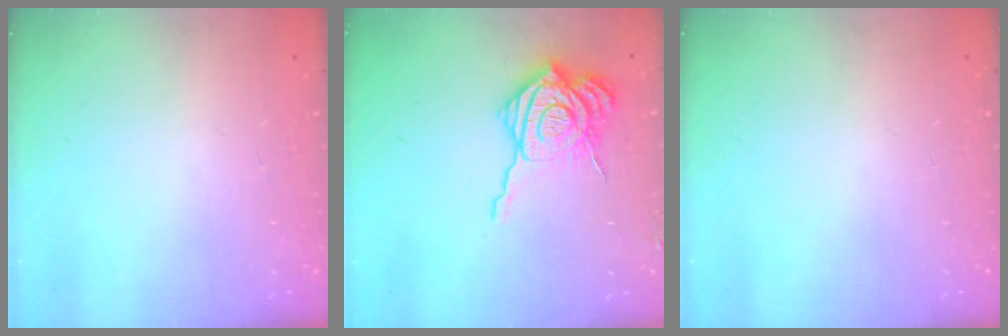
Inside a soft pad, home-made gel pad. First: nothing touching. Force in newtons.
{"total": 17.4, "press": 17.3, "slide": 1.7}
{"total": 0.0}